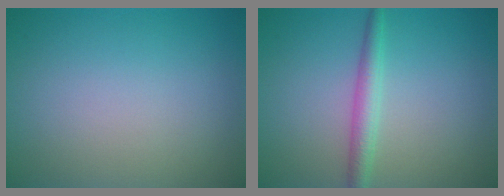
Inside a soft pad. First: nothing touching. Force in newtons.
{"total": 2.4, "press": 2.4, "slide": 0.0}